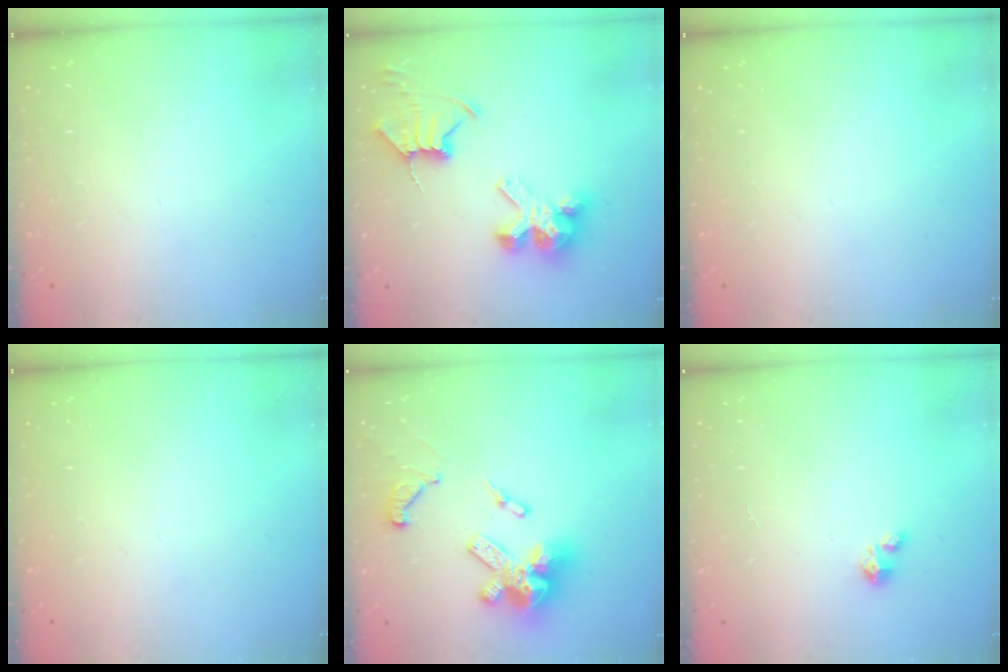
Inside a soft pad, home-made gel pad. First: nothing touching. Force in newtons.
{"total": 9.8, "press": 9.7, "slide": 1.2}
{"total": 0.0}
{"total": 0.0}
{"total": 16.7, "press": 16.6, "slide": 1.8}
{"total": 2.0, "press": 2.0, "slide": 0.1}